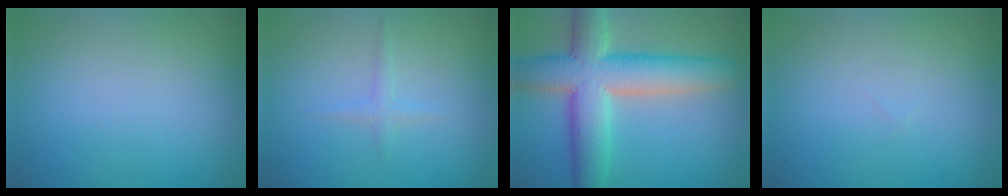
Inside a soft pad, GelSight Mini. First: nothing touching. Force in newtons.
{"total": 1.1, "press": 1.1, "slide": 0.0}
{"total": 9.3, "press": 9.3, "slide": 0.7}
{"total": 0.0}